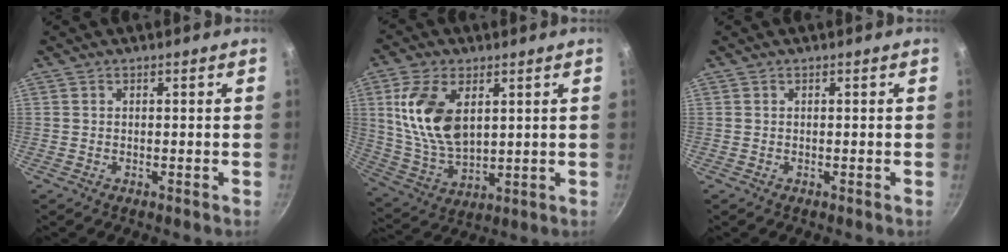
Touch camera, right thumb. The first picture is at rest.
{"total": 14.4, "force": [4.1, 8.2, 11.1], "torque": [-0.204, -0.022, 0.091]}
{"total": 0.0}